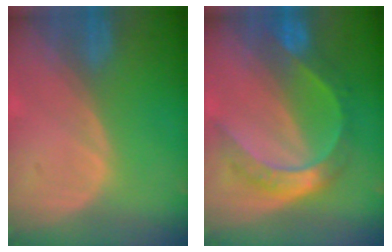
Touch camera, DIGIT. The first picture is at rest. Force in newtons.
{"total": 8.1, "press": 8.1, "slide": 0.8}